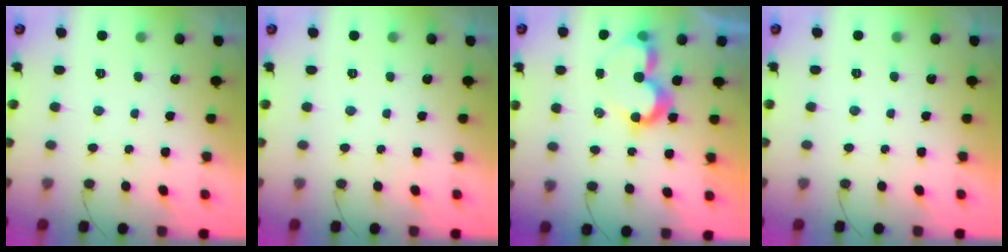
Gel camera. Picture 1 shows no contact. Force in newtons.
{"total": 0.0}
{"total": 8.2, "press": 8.2, "slide": 0.6}
{"total": 1.7, "press": 1.7, "slide": 0.0}